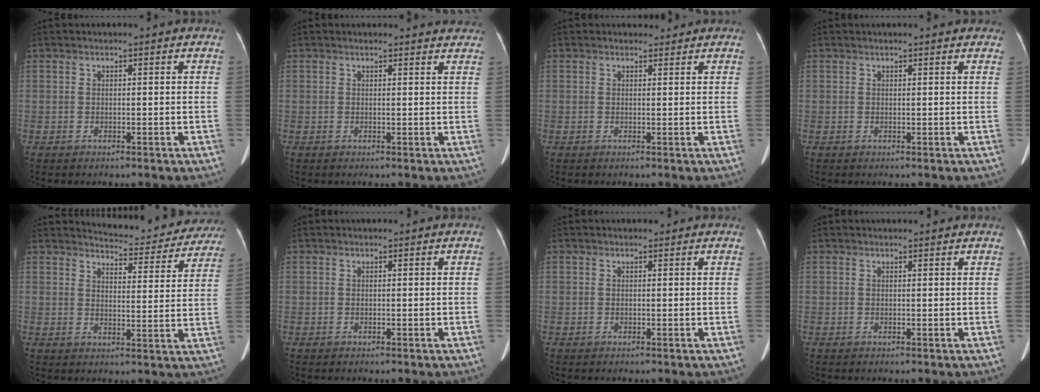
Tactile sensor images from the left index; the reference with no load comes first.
{"total": 5.7, "force": [5.5, 1.4, 0.8], "torque": [0.006, 0.005, 0.041]}
{"total": 1.2, "force": [1.1, 0.5, -0.1], "torque": [-0.005, -0.001, 0.015]}
{"total": 4.7, "force": [4.2, 1.1, 1.9], "torque": [-0.019, 0.020, 0.039]}
{"total": 14.0, "force": [13.5, 2.8, 2.6], "torque": [-0.019, -0.028, 0.146]}
{"total": 0.0}
{"total": 0.8, "force": [0.6, 0.4, 0.2], "torque": [-0.007, 0.004, 0.006]}
{"total": 2.2, "force": [2.1, 0.3, 0.7], "torque": [-0.012, 0.013, 0.021]}